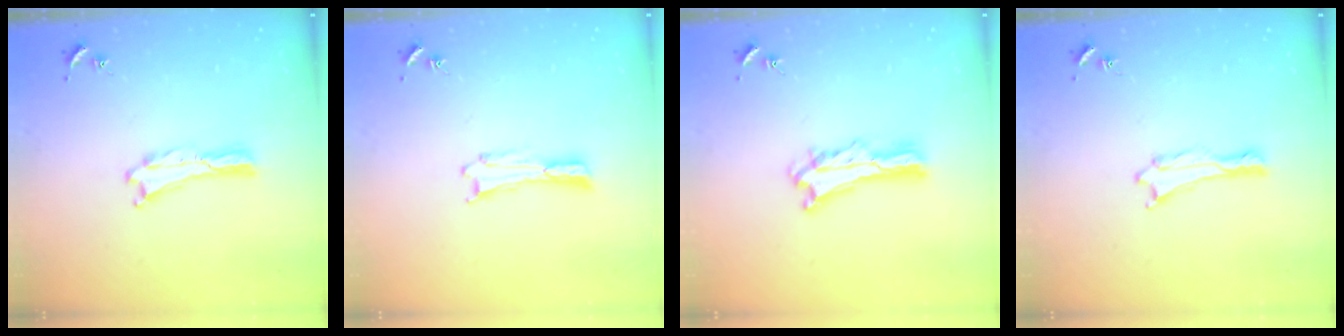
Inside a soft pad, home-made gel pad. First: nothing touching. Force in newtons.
{"total": 0.0}
{"total": 3.5, "press": 3.5, "slide": 0.3}
{"total": 0.0}